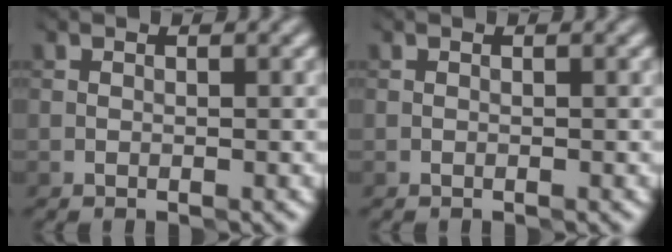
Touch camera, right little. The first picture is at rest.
{"total": 0.0}